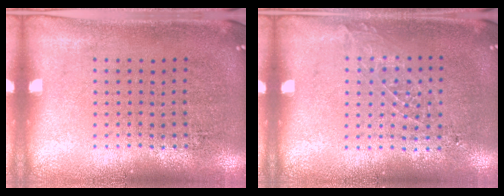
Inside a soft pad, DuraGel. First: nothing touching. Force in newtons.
{"total": 0.9, "press": 0.9, "slide": 0.2}